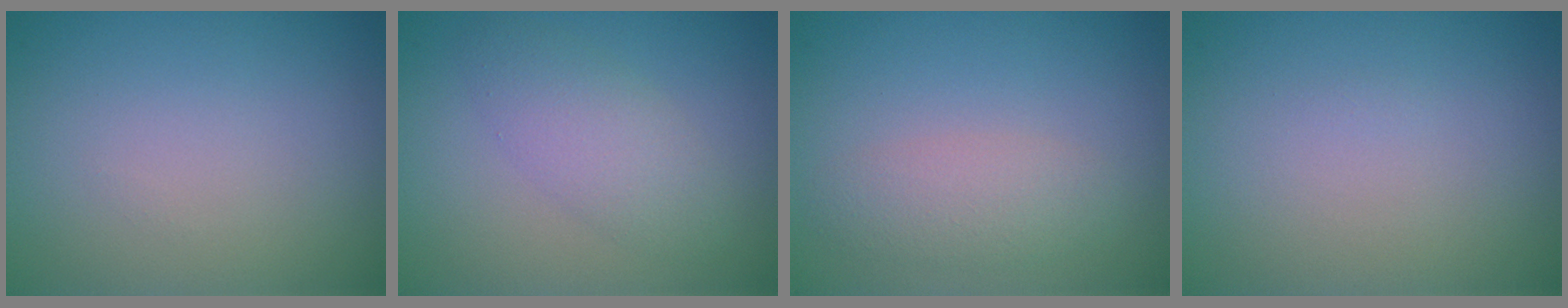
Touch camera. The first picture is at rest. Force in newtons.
{"total": 3.0, "press": 3.0, "slide": 0.1}
{"total": 2.4, "press": 2.4, "slide": 0.0}
{"total": 0.0}